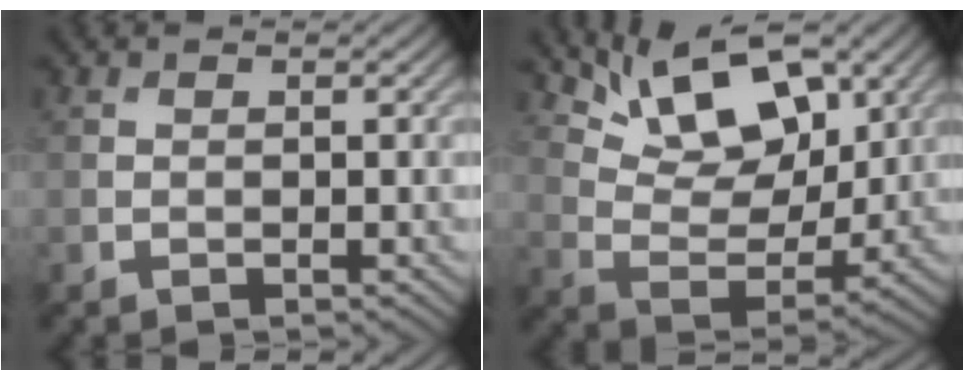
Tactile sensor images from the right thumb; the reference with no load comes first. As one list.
[{"total": 12.8, "force": [8.0, 5.9, 8.0], "torque": [-0.141, -0.007, 0.123]}]